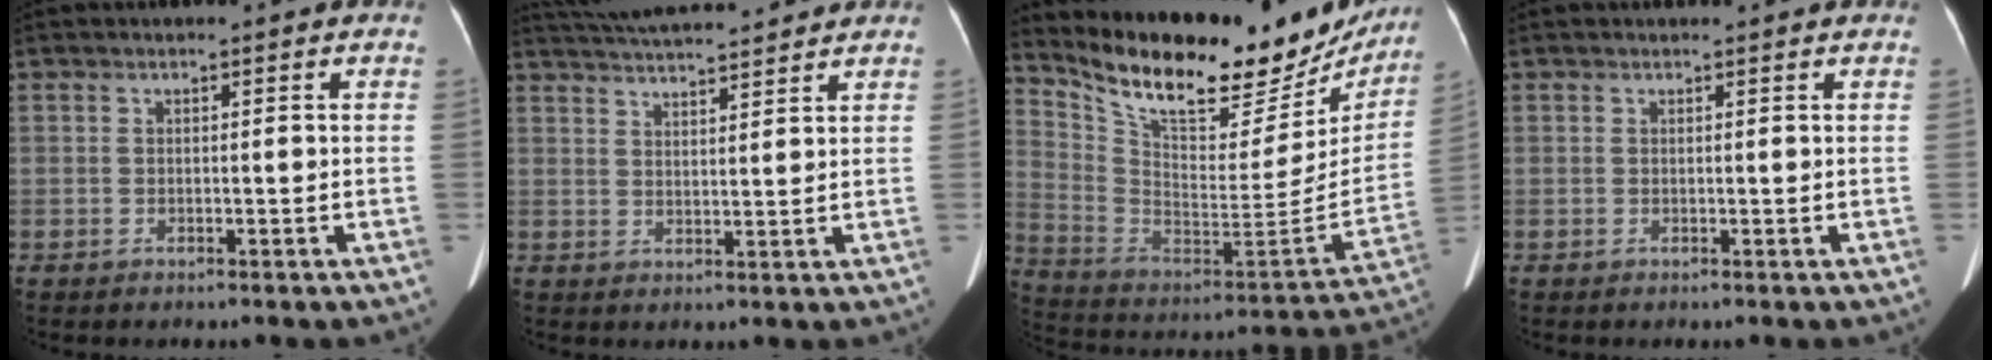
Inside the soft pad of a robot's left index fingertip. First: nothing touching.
{"total": 12.9, "force": [11.9, 1.4, 4.6], "torque": [-0.085, 0.030, 0.183]}
{"total": 28.6, "force": [23.5, 9.4, 13.3], "torque": [-0.229, -0.026, 0.341]}
{"total": 1.6, "force": [1.5, 0.1, 0.3], "torque": [-0.009, 0.009, 0.020]}